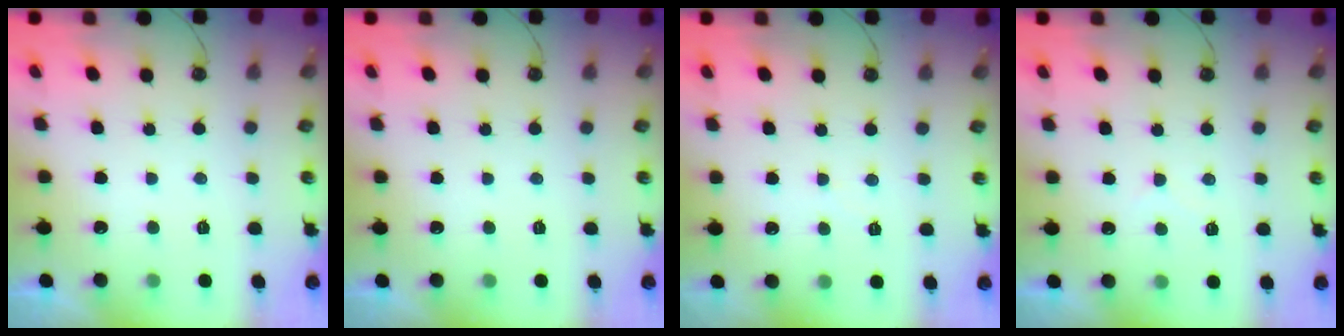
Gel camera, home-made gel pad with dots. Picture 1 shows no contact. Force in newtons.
{"total": 0.0}
{"total": 2.8, "press": 2.8, "slide": 0.5}
{"total": 5.3, "press": 5.3, "slide": 0.7}